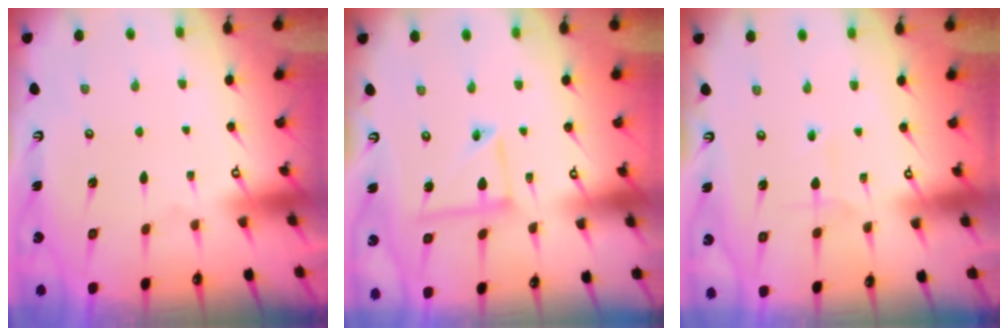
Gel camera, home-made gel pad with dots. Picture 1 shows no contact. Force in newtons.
{"total": 7.4, "press": 7.4, "slide": 0.6}
{"total": 1.9, "press": 1.9, "slide": 0.1}